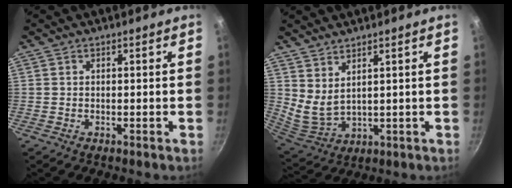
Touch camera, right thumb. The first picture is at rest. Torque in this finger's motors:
{"motor_torque": [-0.62, 0.90, 0.05, -0.01, 0.12]}